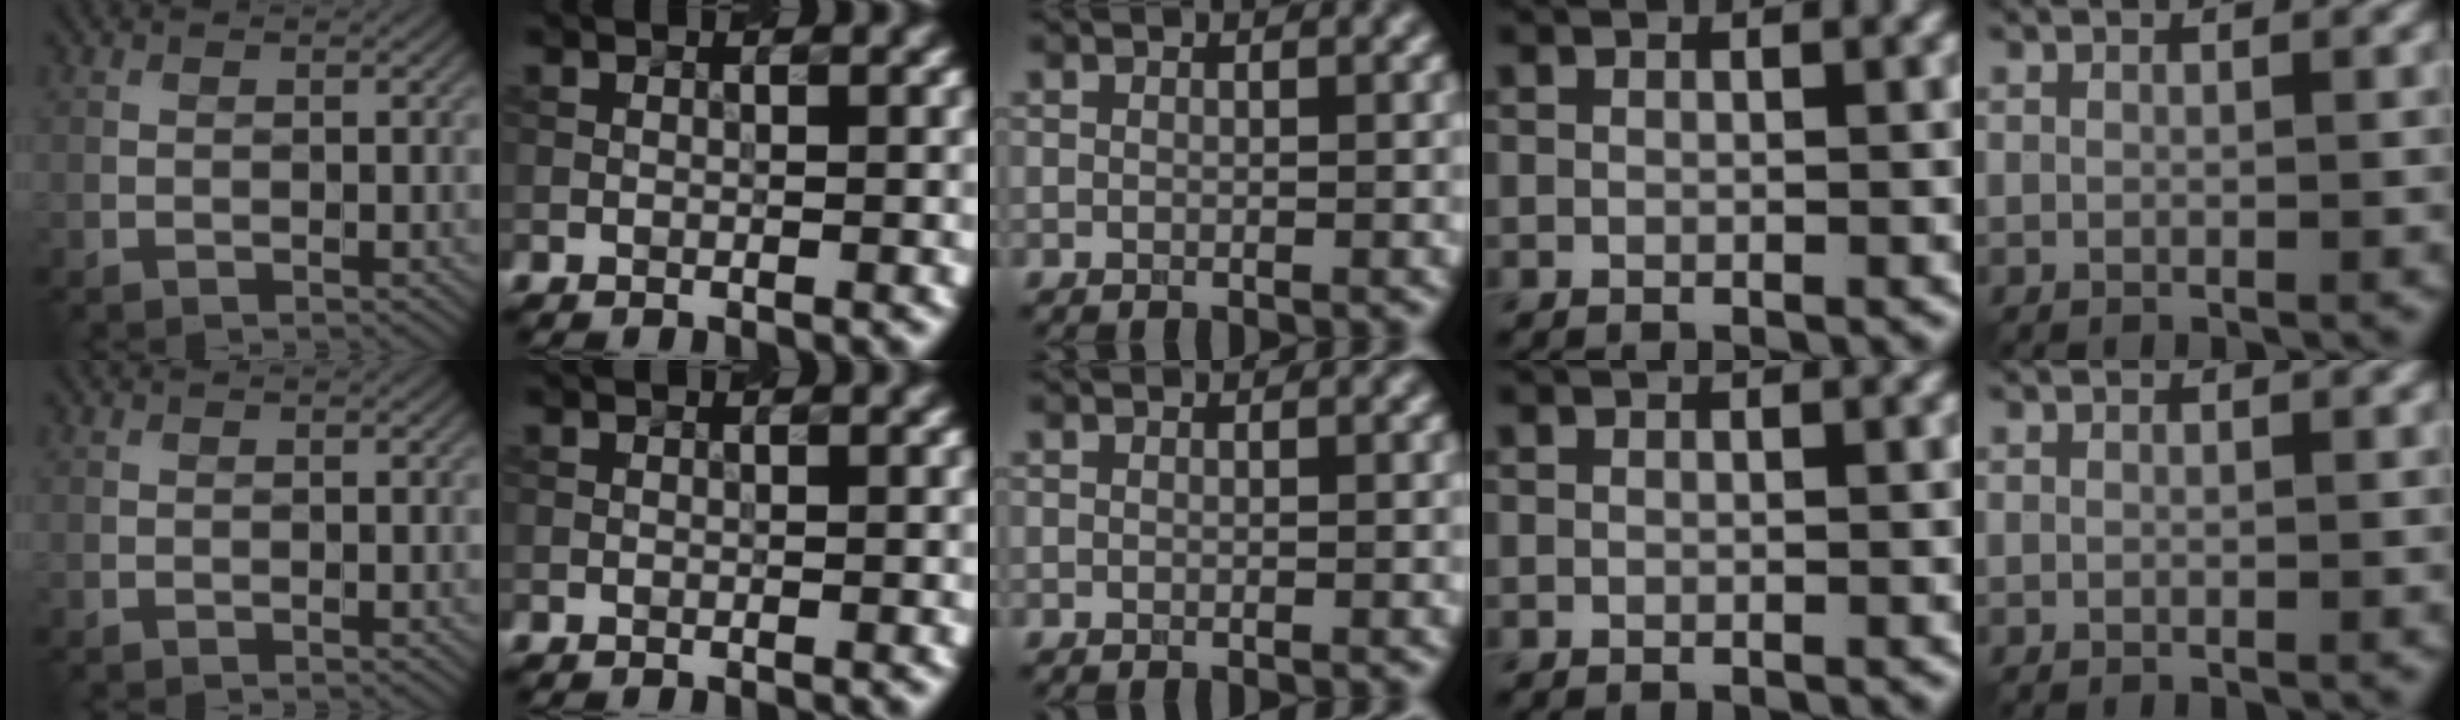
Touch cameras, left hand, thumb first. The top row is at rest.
{}